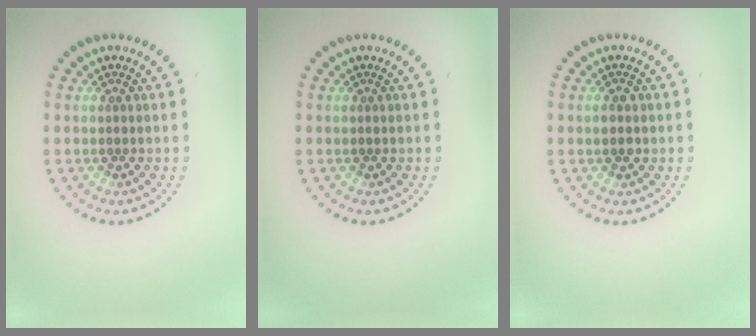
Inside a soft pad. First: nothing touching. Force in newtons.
{"total": 0.0}
{"total": 1.7, "press": 1.7, "slide": 0.1}